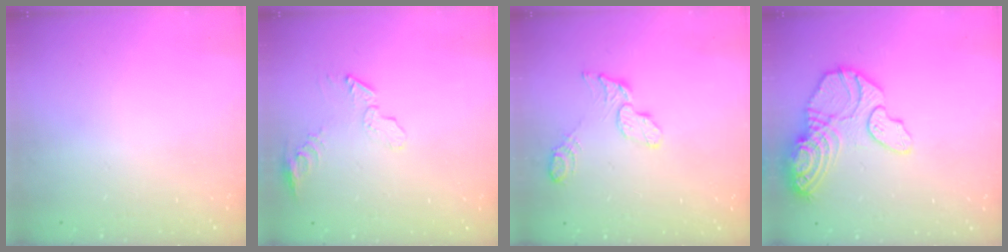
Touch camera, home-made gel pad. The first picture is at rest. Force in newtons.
{"total": 7.2, "press": 7.2, "slide": 0.6}
{"total": 7.7, "press": 7.7, "slide": 0.4}
{"total": 16.4, "press": 16.3, "slide": 1.9}